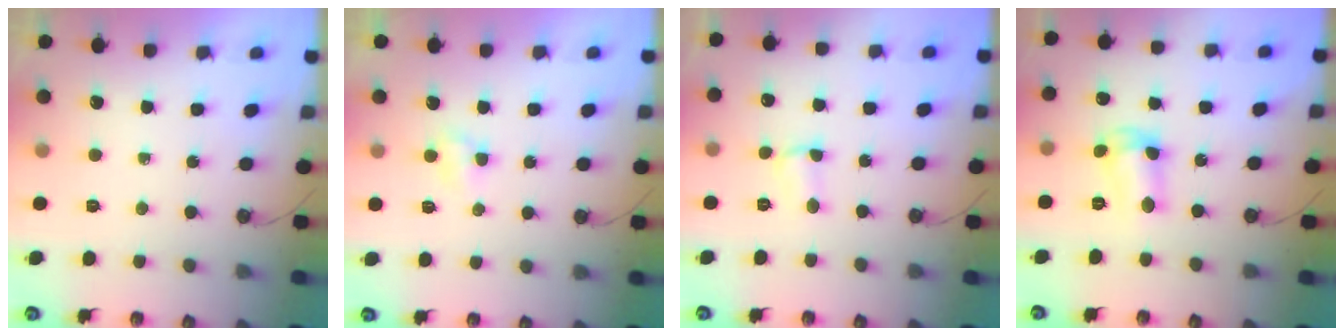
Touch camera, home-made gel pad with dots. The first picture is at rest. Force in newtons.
{"total": 2.6, "press": 2.6, "slide": 0.3}
{"total": 4.1, "press": 4.1, "slide": 0.5}
{"total": 6.7, "press": 6.7, "slide": 0.2}